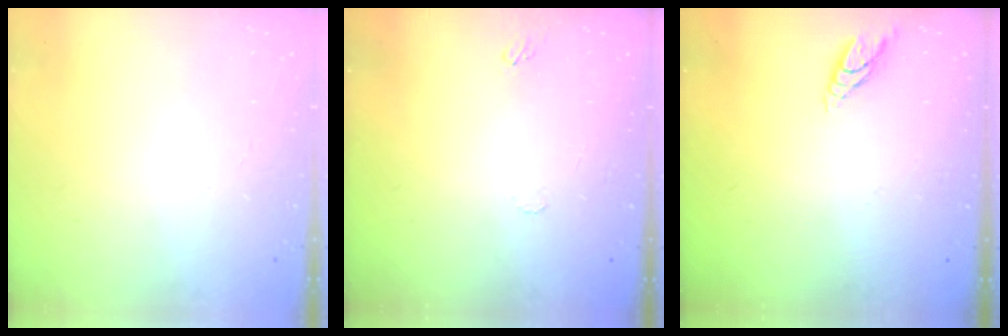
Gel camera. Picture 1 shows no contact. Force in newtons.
{"total": 4.9, "press": 4.9, "slide": 0.5}
{"total": 6.2, "press": 6.2, "slide": 0.7}